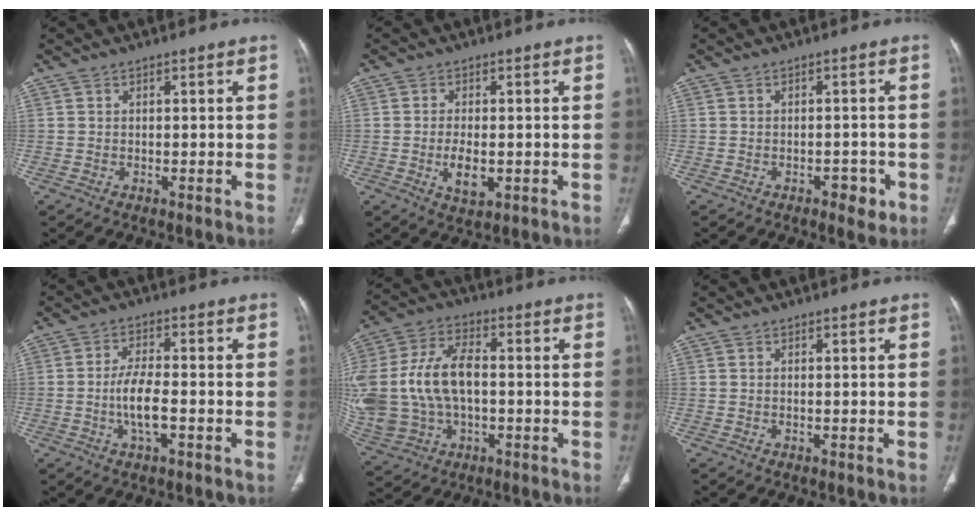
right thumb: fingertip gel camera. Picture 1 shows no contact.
{"total": 5.2, "force": [-1.1, 2.5, 4.4], "torque": [-0.077, -0.007, -0.016]}
{"total": 3.2, "force": [-1.8, 1.7, 2.1], "torque": [-0.013, 0.008, -0.021]}
{"total": 6.4, "force": [-1.8, 2.3, 5.7], "torque": [-0.111, 0.013, -0.034]}
{"total": 23.7, "force": [-0.7, 16.0, 17.5], "torque": [-0.421, 0.025, 0.005]}
{"total": 0.0}